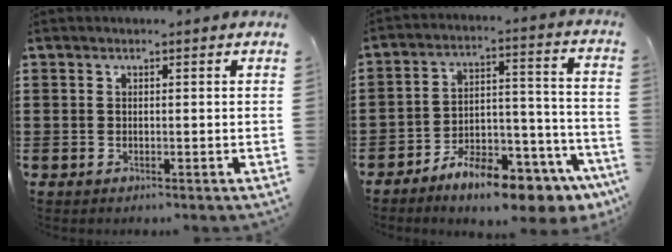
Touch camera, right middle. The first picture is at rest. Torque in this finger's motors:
{"motor_torque": [2.14, 0.00, 0.87, 0.21]}